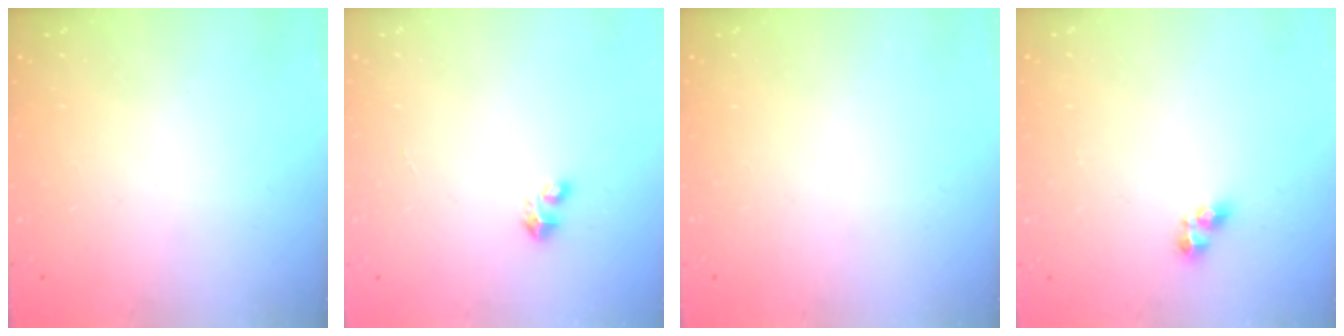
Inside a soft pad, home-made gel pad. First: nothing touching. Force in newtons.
{"total": 2.6, "press": 2.6, "slide": 0.1}
{"total": 0.0}
{"total": 4.4, "press": 4.4, "slide": 0.1}